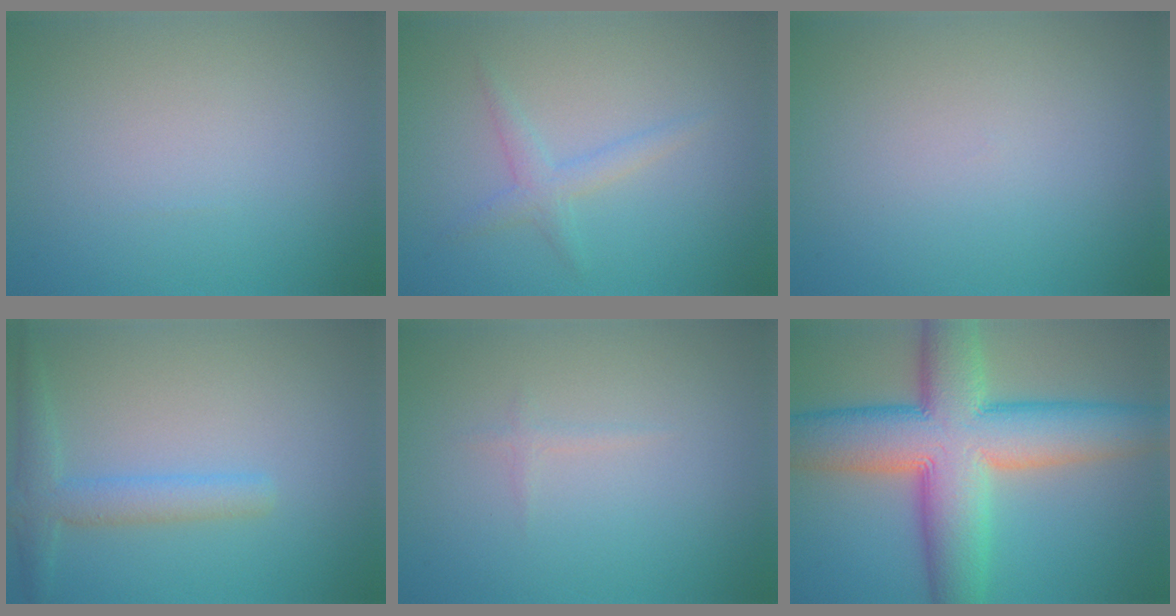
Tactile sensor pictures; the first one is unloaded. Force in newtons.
{"total": 1.8, "press": 1.8, "slide": 0.0}
{"total": 0.0}
{"total": 3.0, "press": 3.0, "slide": 0.1}
{"total": 0.6, "press": 0.6, "slide": 0.0}
{"total": 12.8, "press": 12.8, "slide": 0.5}